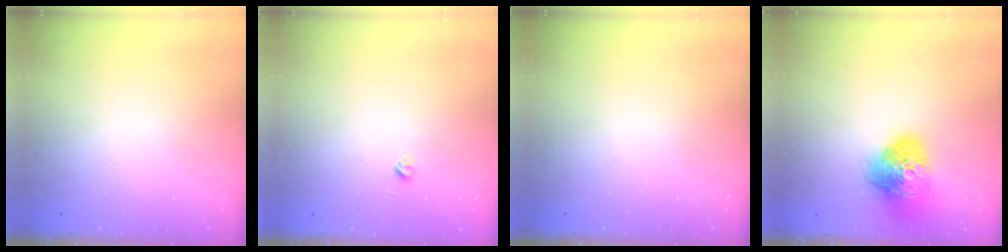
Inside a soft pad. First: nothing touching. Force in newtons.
{"total": 3.6, "press": 3.6, "slide": 0.3}
{"total": 0.0}
{"total": 17.1, "press": 17.0, "slide": 2.2}